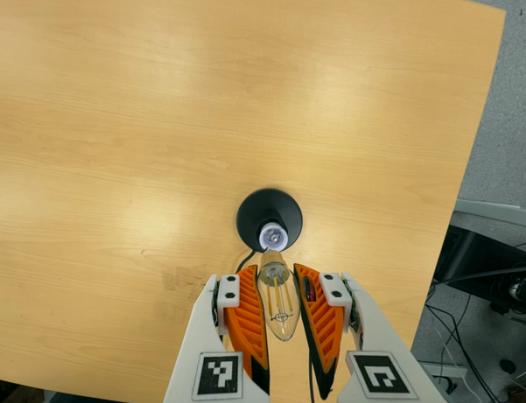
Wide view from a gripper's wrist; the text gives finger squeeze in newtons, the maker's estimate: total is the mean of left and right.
{"total": 21.1, "left": 23.1, "right": 19.2}